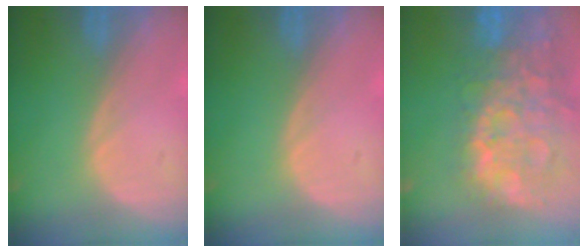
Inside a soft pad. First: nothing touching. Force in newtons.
{"total": 0.0}
{"total": 14.3, "press": 11.6, "slide": 8.3}